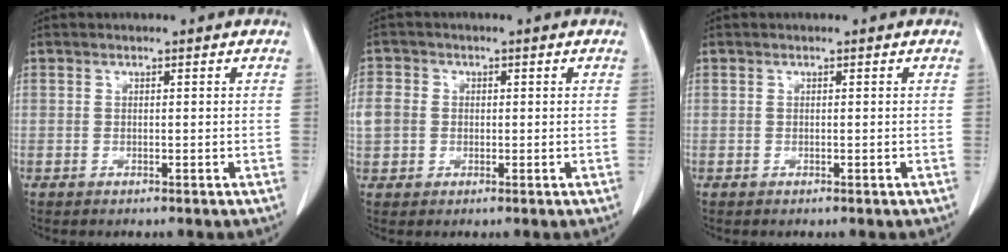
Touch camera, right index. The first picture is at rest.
{"total": 4.4, "force": [0.1, 3.9, 2.0], "torque": [-0.051, 0.014, 0.004]}
{"total": 0.0}